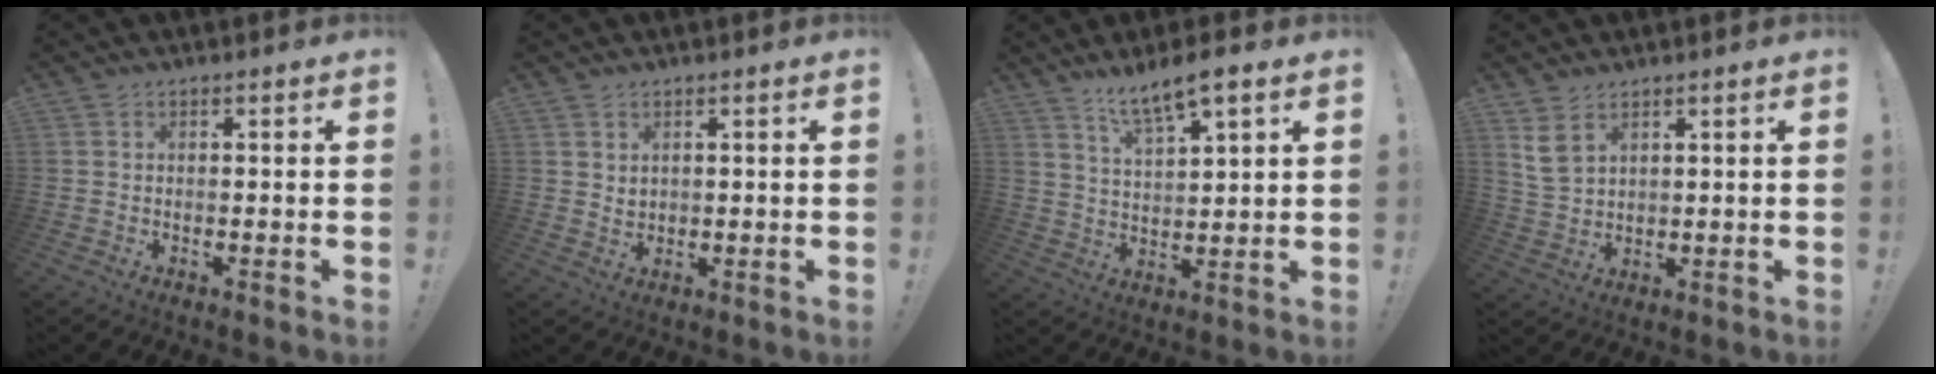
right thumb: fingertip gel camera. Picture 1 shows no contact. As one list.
[{"total": 2.2, "force": [1.4, 1.5, 0.7], "torque": [-0.004, -0.008, 0.025]}, {"total": 9.0, "force": [6.7, 2.1, 5.6], "torque": [-0.093, -0.036, 0.118]}, {"total": 6.2, "force": [3.8, 3.6, 3.4], "torque": [-0.067, -0.016, 0.074]}]